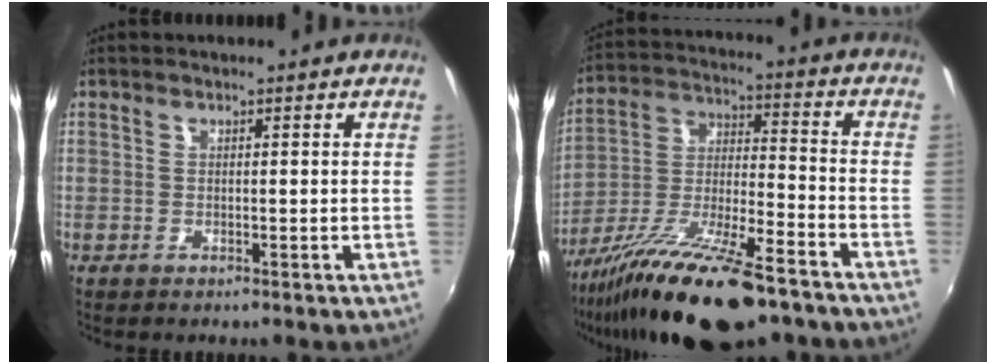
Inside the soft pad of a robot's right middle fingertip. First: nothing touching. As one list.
[{"total": 21.1, "force": [-15.0, 5.1, 13.9], "torque": [-0.267, -0.038, -0.256]}]